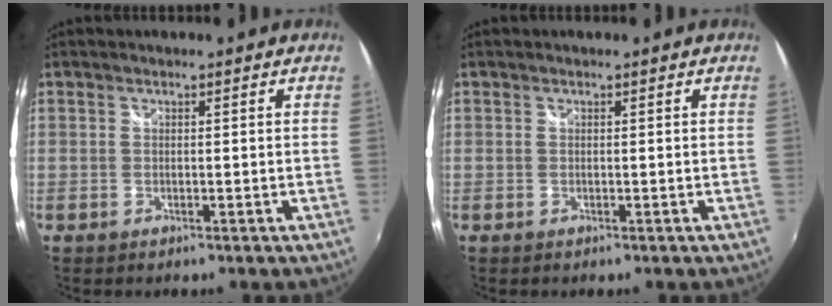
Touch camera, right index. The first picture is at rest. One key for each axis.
{"total": 0.0}